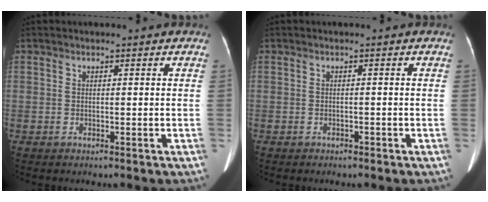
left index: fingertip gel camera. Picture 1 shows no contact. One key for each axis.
{"total": 0.7, "fx": -0.6, "fy": 0.3, "fz": 0.1, "tx": -0.005, "ty": 0.000, "tz": -0.011}